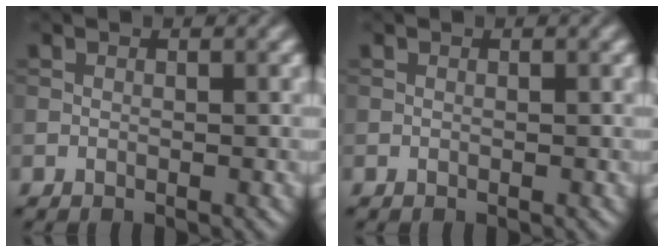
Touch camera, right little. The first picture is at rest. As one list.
[{"total": 0.0}]